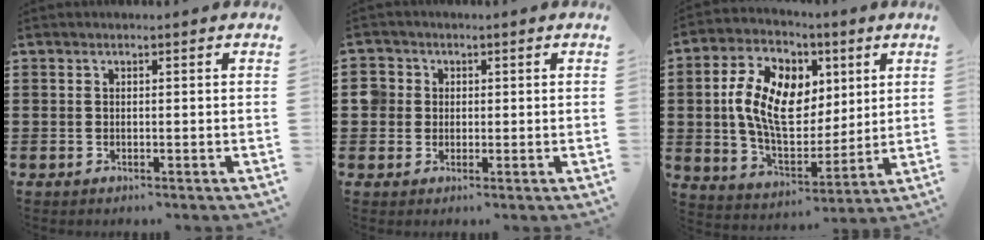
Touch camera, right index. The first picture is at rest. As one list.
[{"total": 3.3, "force": [0.4, 3.2, 0.7], "torque": [-0.029, 0.012, 0.006]}, {"total": 12.2, "force": [2.4, 7.7, 9.1], "torque": [-0.208, 0.011, 0.046]}]